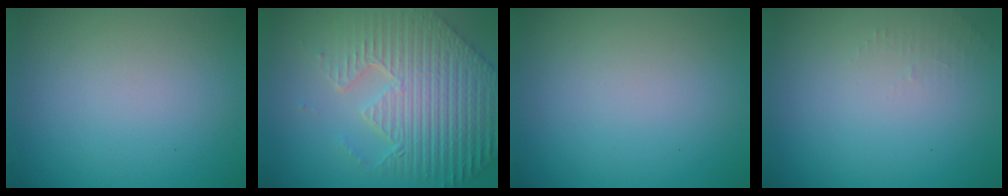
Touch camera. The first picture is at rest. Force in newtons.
{"total": 9.4, "press": 6.5, "slide": 6.8}
{"total": 0.0}
{"total": 1.0, "press": 0.9, "slide": 0.3}